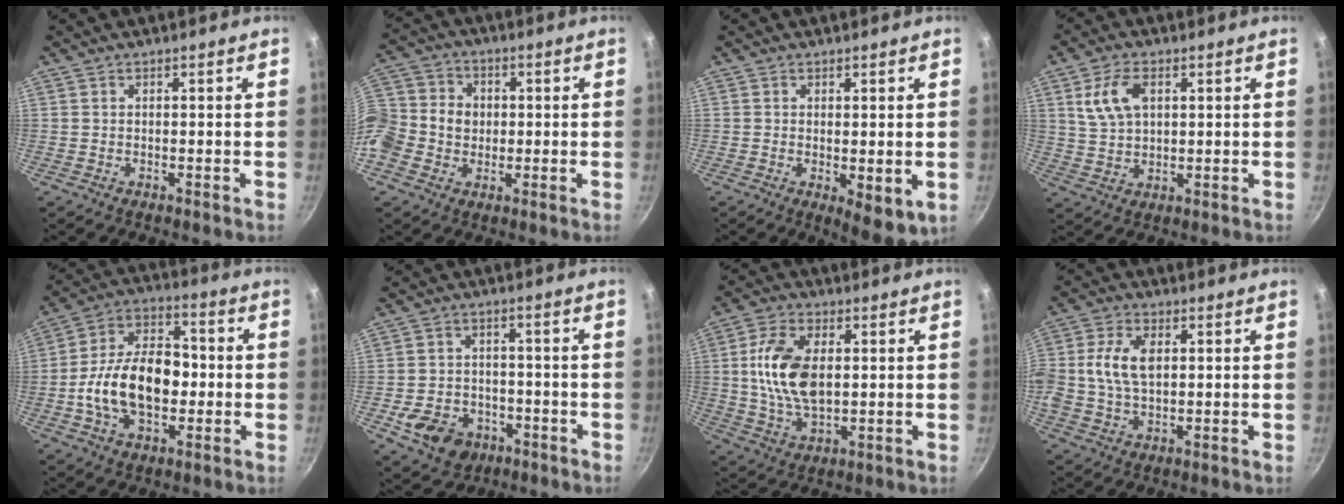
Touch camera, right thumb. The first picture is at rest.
{"total": 16.4, "force": [-1.2, 14.1, 8.1], "torque": [-0.180, 0.041, -0.035]}
{"total": 6.3, "force": [-0.7, 2.5, 5.7], "torque": [-0.072, -0.019, -0.003]}
{"total": 8.1, "force": [2.7, 4.9, 5.9], "torque": [-0.107, -0.003, 0.053]}
{"total": 17.3, "force": [-2.3, 10.9, 13.3], "torque": [-0.197, 0.036, -0.052]}
{"total": 10.7, "force": [-4.6, 8.1, 5.3], "torque": [-0.073, 0.028, -0.065]}
{"total": 12.8, "force": [1.5, 7.3, 10.4], "torque": [-0.188, 0.003, 0.028]}
{"total": 9.0, "force": [1.1, 5.5, 7.1], "torque": [-0.133, 0.014, 0.013]}